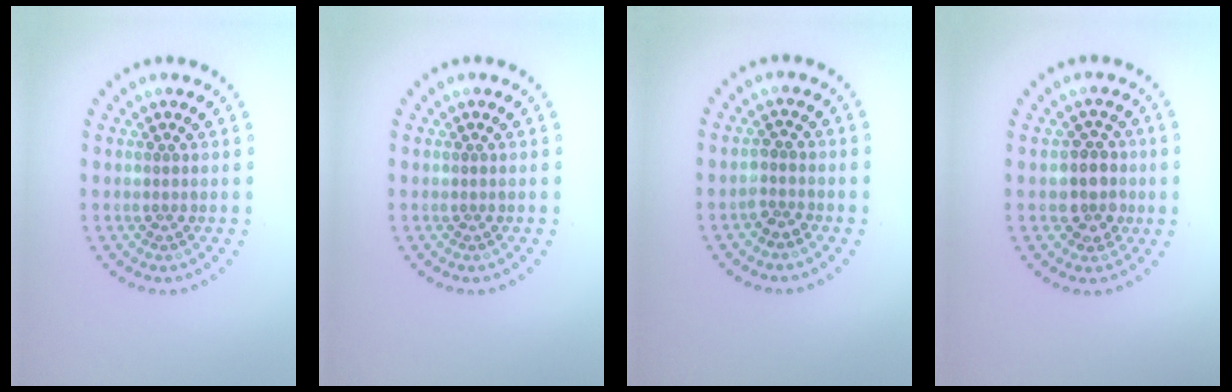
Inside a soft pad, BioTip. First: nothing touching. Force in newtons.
{"total": 0.0}
{"total": 1.4, "press": 1.2, "slide": 0.6}
{"total": 2.8, "press": 2.6, "slide": 1.2}